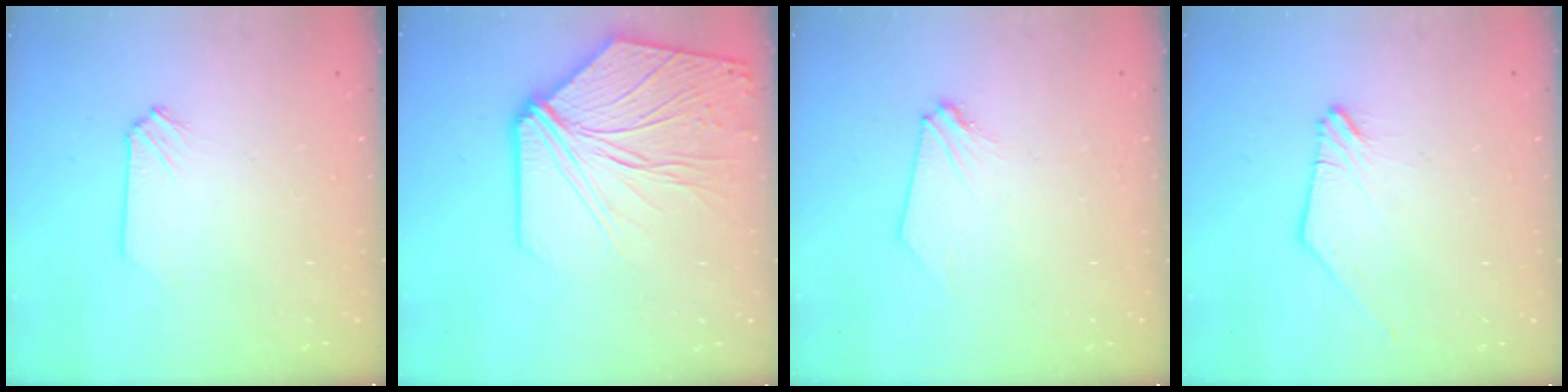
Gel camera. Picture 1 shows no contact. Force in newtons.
{"total": 16.1, "press": 15.9, "slide": 2.9}
{"total": 0.0}
{"total": 0.0}